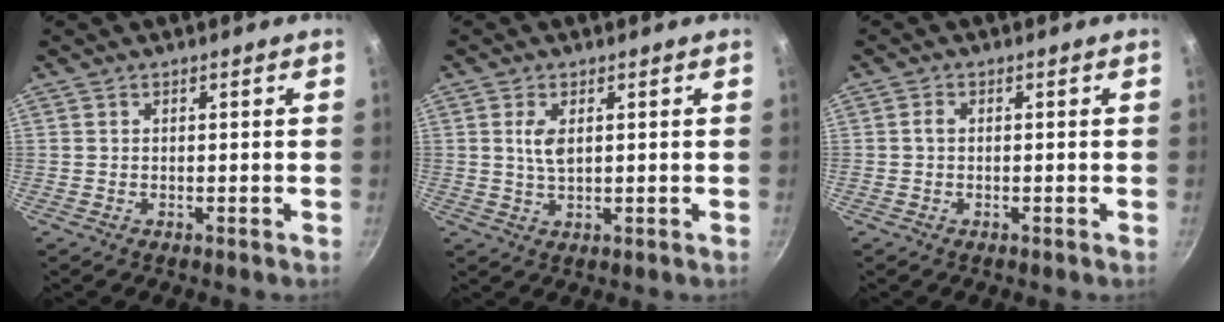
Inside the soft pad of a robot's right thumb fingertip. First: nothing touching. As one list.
[{"total": 3.6, "force": [0.9, 1.8, 3.0], "torque": [-0.057, -0.006, 0.018]}, {"total": 1.2, "force": [0.0, 0.9, 0.8], "torque": [-0.013, 0.007, -0.002]}]